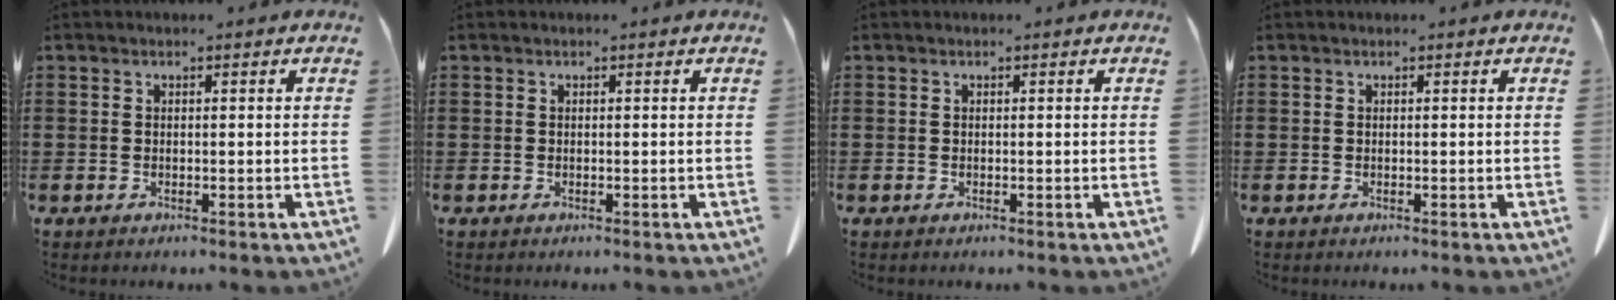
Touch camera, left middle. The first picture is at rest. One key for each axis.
{"total": 0.0}
{"total": 0.0}
{"total": 0.0}